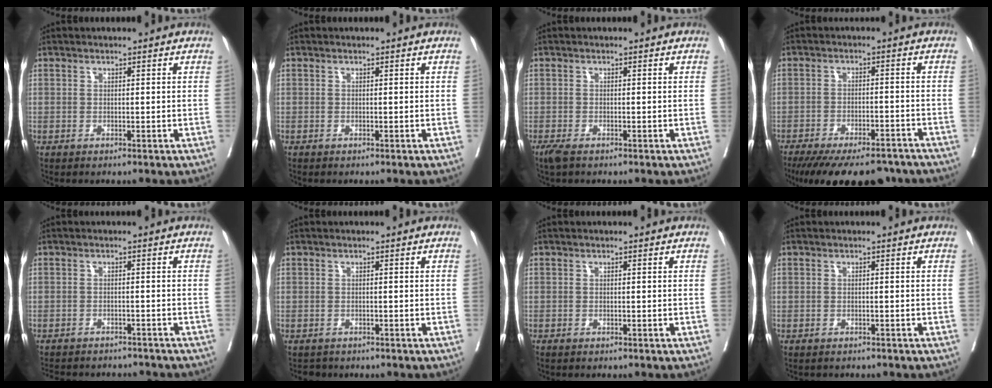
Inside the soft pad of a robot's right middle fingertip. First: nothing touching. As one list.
[{"total": 0.0}, {"total": 2.0, "force": [-1.5, 0.5, 1.3], "torque": [-0.029, -0.009, -0.028]}, {"total": 18.0, "force": [-14.9, 5.8, 8.5], "torque": [-0.150, -0.022, -0.202]}, {"total": 10.7, "force": [-9.9, 3.0, 2.9], "torque": [-0.053, 0.003, -0.118]}, {"total": 1.2, "force": [-1.1, 0.6, -0.2], "torque": [-0.001, -0.001, -0.018]}, {"total": 0.0}, {"total": 1.1, "force": [-1.0, 0.5, 0.2], "torque": [-0.009, -0.001, -0.014]}]